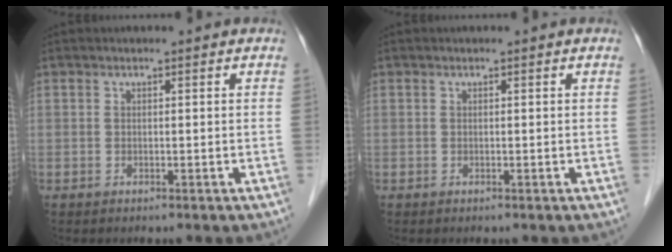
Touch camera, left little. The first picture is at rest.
{"total": 0.0}